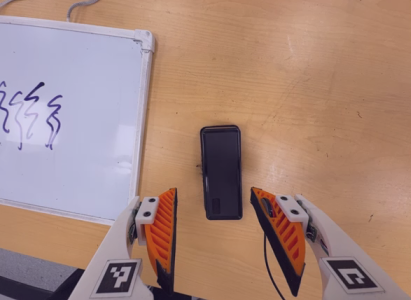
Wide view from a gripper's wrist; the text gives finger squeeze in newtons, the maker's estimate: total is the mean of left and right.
{"total": 0.0}